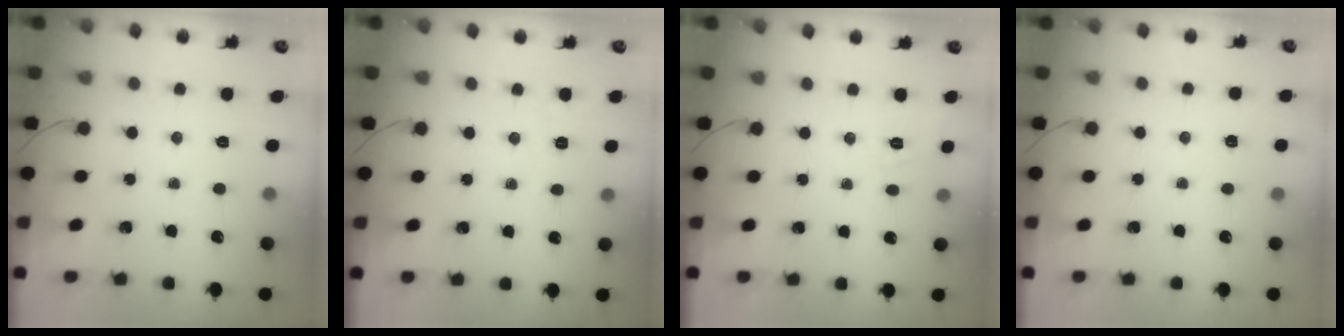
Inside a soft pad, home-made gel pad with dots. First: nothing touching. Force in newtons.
{"total": 2.9, "press": 2.3, "slide": 1.9}
{"total": 3.6, "press": 3.0, "slide": 2.0}
{"total": 1.9, "press": 1.3, "slide": 1.4}